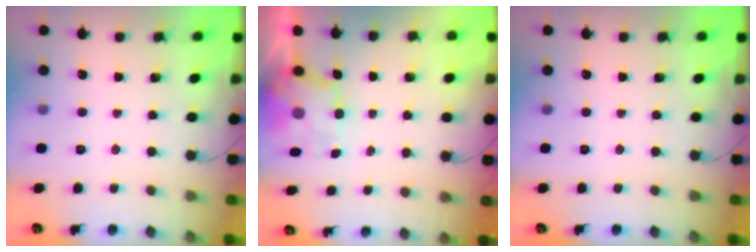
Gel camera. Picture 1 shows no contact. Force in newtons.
{"total": 4.5, "press": 4.3, "slide": 1.1}
{"total": 0.0}